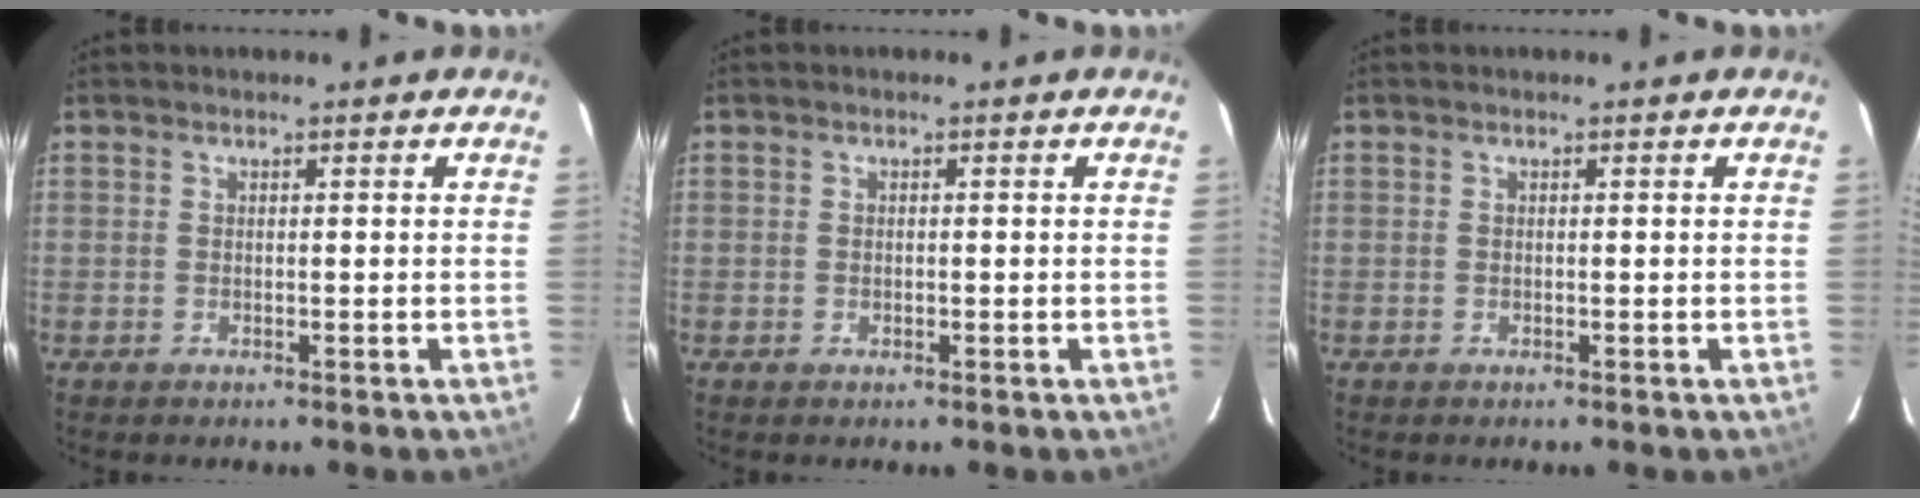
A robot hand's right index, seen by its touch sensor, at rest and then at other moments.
{"total": 0.6, "force": [-0.1, 0.5, 0.4], "torque": [-0.006, 0.003, -0.003]}
{"total": 0.0}